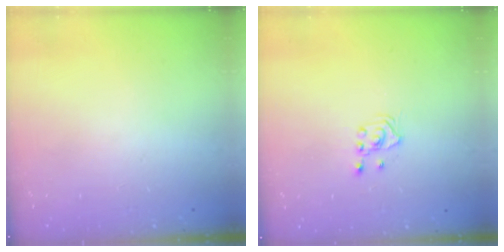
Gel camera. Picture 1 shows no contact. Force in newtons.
{"total": 1.8, "press": 1.8, "slide": 0.2}